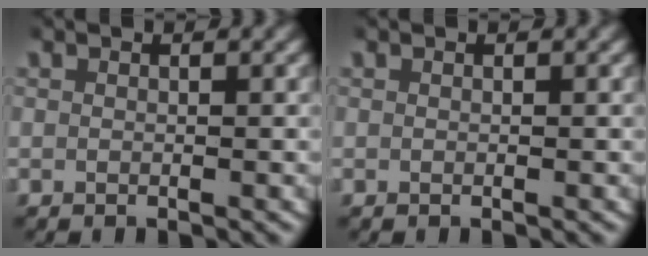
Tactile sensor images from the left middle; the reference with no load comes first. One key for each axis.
{"total": 0.0}